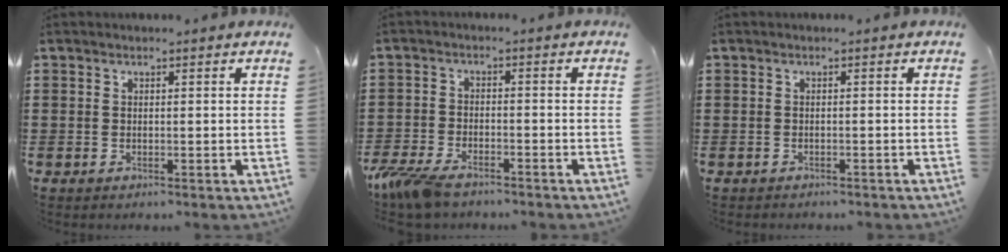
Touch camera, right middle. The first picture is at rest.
{"total": 5.6, "force": [-4.4, 1.5, 3.0], "torque": [-0.084, -0.009, -0.091]}
{"total": 0.6, "force": [-0.6, 0.1, 0.0], "torque": [0.000, 0.000, -0.012]}